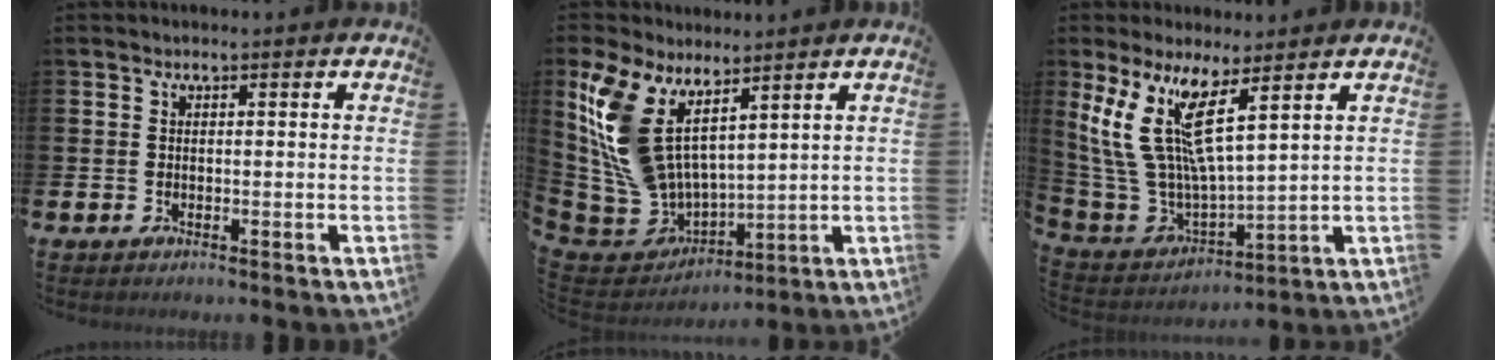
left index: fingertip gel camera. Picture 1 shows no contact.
{"total": 10.6, "force": [6.3, 5.8, 6.3], "torque": [-0.174, -0.040, 0.120]}
{"total": 10.4, "force": [7.0, 2.0, 7.5], "torque": [-0.180, -0.046, 0.118]}